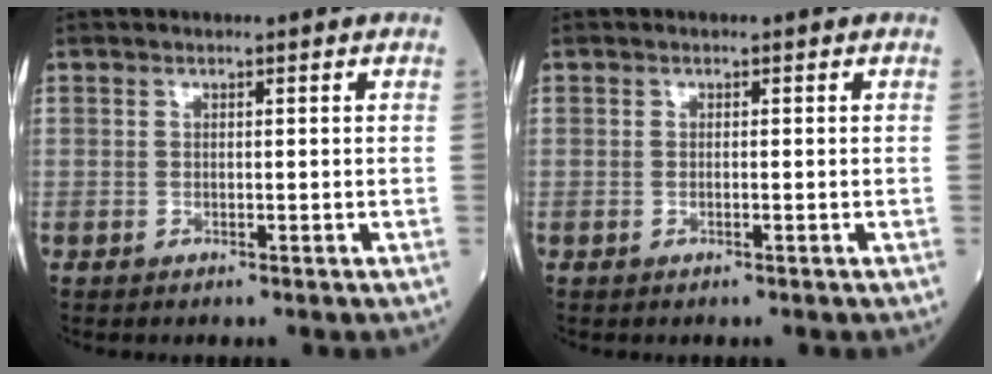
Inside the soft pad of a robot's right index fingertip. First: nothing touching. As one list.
[{"total": 0.0}]